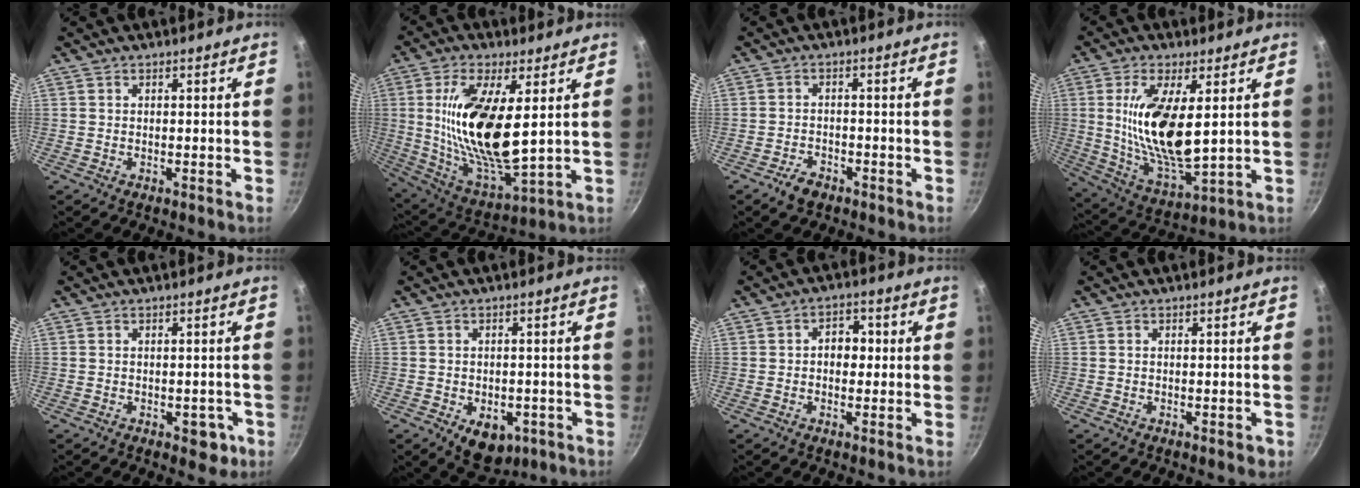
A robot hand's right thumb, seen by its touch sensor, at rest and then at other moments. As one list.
[{"total": 20.3, "force": [3.5, 7.7, 18.5], "torque": [-0.351, -0.032, 0.073]}, {"total": 3.7, "force": [-2.6, 2.0, 1.8], "torque": [-0.030, 0.021, -0.043]}, {"total": 16.7, "force": [3.0, 6.5, 15.1], "torque": [-0.285, -0.028, 0.064]}, {"total": 4.2, "force": [-1.6, 2.6, 2.9], "torque": [-0.012, 0.014, -0.010]}, {"total": 8.1, "force": [-3.1, 5.4, 5.2], "torque": [-0.044, 0.007, -0.028]}, {"total": 4.9, "force": [0.2, 3.7, 3.2], "torque": [-0.016, 0.012, -0.003]}, {"total": 1.9, "force": [-0.7, 0.9, 1.4], "torque": [-0.013, 0.005, -0.008]}]